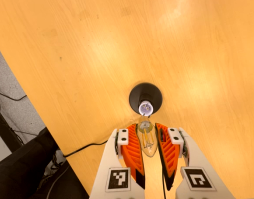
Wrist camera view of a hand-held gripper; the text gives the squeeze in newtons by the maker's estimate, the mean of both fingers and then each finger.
{"total": 23.1, "left": 26.6, "right": 19.6}